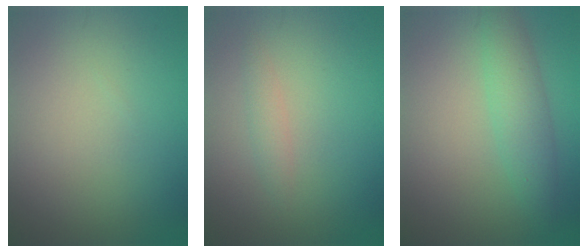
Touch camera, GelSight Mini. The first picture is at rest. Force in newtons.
{"total": 1.2, "press": 1.2, "slide": 0.0}
{"total": 3.3, "press": 3.3, "slide": 0.1}